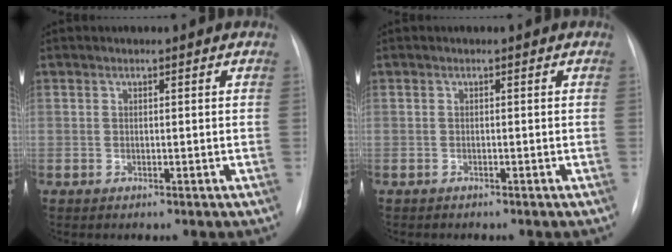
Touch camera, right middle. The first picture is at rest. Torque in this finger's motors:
{"motor_torque": [0.23, -0.20, 0.07, 0.02]}